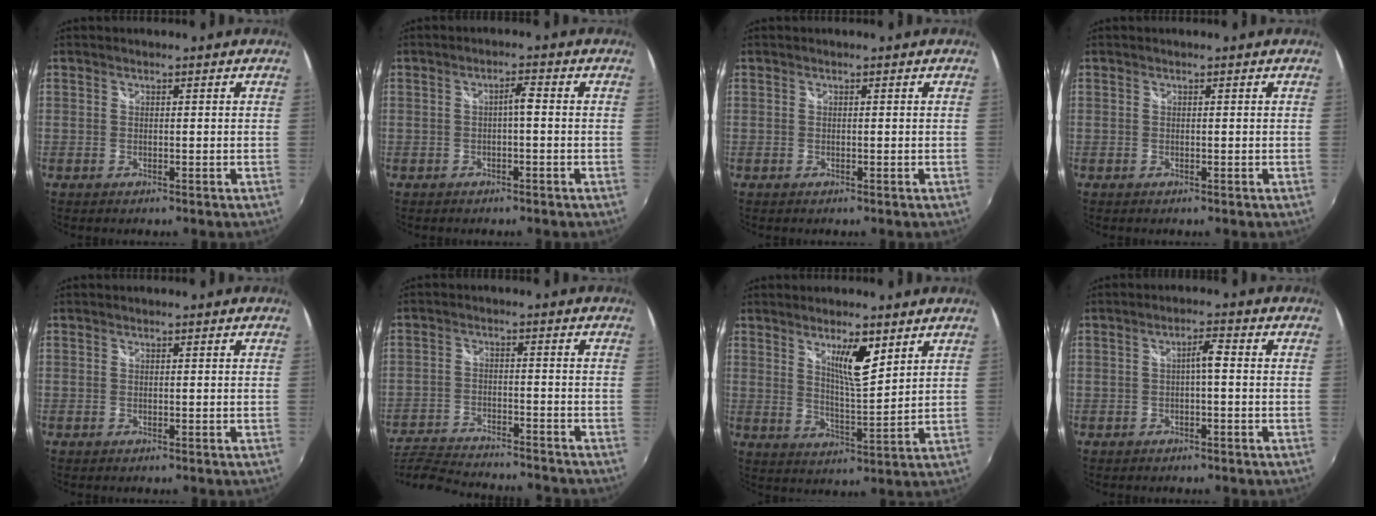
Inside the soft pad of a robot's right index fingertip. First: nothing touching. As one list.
[{"total": 1.9, "force": [-0.4, 0.3, 1.9], "torque": [-0.033, 0.007, -0.007]}, {"total": 0.0}, {"total": 0.0}, {"total": 0.0}, {"total": 19.8, "force": [-17.4, 4.6, 8.3], "torque": [-0.184, -0.022, -0.267]}, {"total": 7.4, "force": [4.5, 1.5, 5.8], "torque": [-0.094, -0.006, 0.078]}, {"total": 2.5, "force": [-0.4, 0.3, 2.4], "torque": [-0.044, 0.008, -0.006]}]